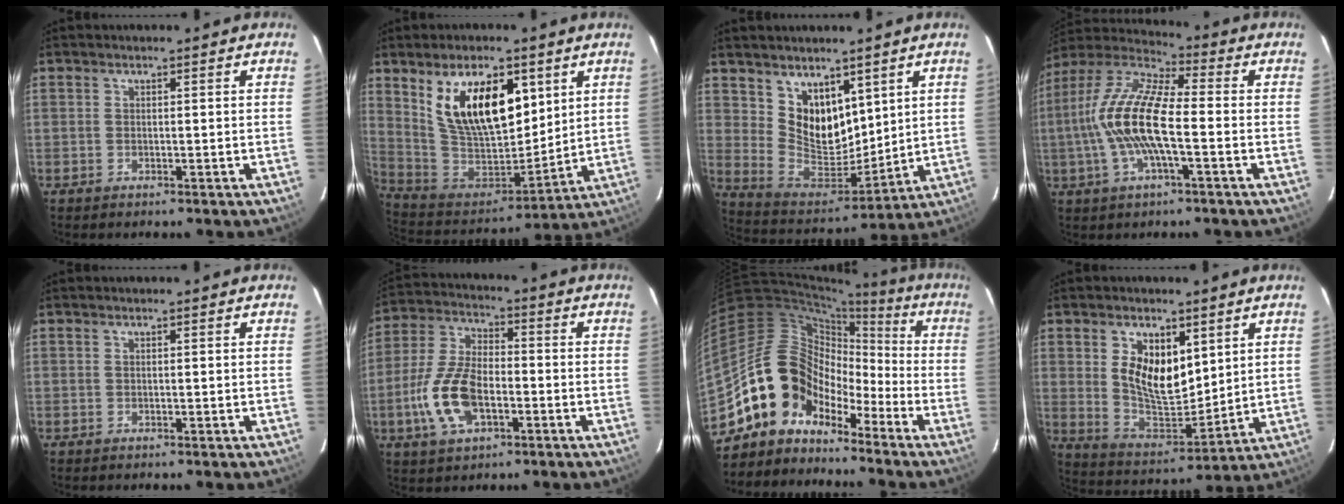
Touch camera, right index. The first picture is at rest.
{"total": 19.2, "force": [8.1, 9.5, 14.7], "torque": [-0.265, 0.001, 0.164]}
{"total": 12.4, "force": [5.9, 8.1, 7.3], "torque": [-0.127, -0.008, 0.128]}
{"total": 15.3, "force": [-2.2, 4.1, 14.6], "torque": [-0.291, 0.004, -0.050]}
{"total": 0.0}
{"total": 13.1, "force": [-4.3, 6.8, 10.4], "torque": [-0.229, 0.004, -0.080]}
{"total": 12.7, "force": [-8.8, 8.5, 3.3], "torque": [-0.062, 0.040, -0.177]}
{"total": 12.2, "force": [4.2, 6.8, 9.2], "torque": [-0.169, -0.001, 0.095]}